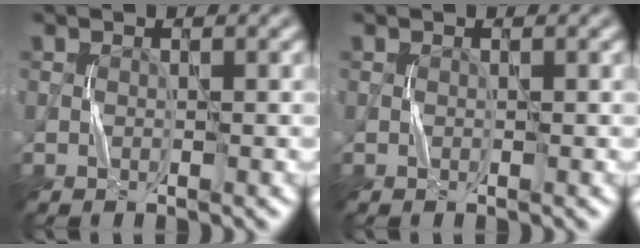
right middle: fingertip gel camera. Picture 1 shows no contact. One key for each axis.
{"total": 0.0}